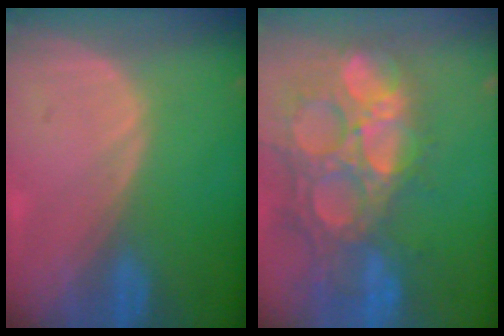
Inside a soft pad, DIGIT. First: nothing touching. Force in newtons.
{"total": 14.8, "press": 12.3, "slide": 8.3}